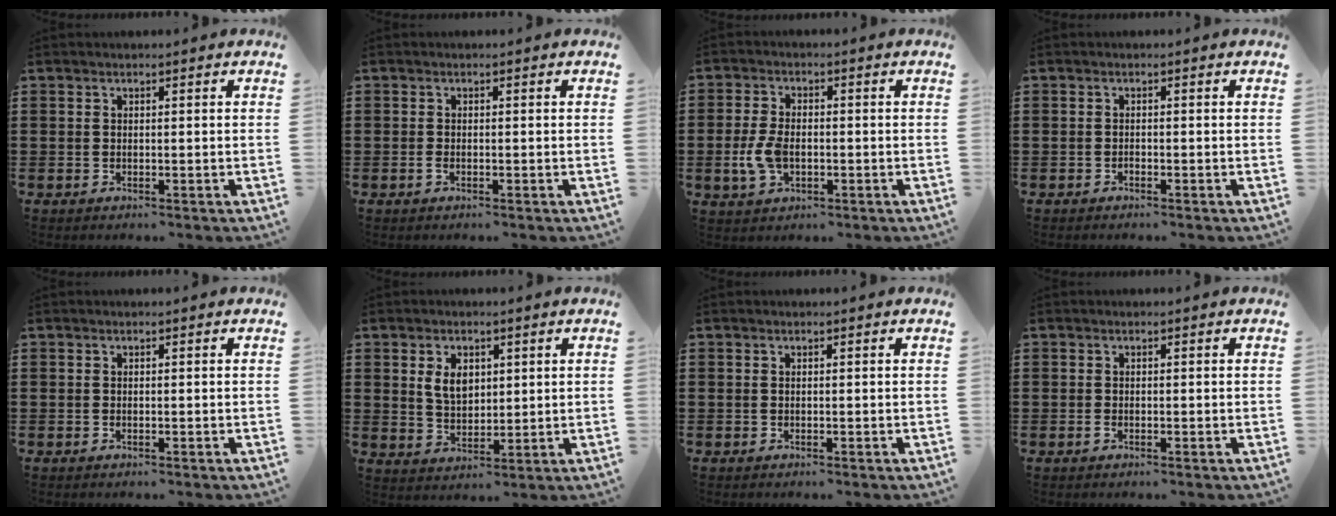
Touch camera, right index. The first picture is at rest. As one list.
[{"total": 0.8, "force": [-0.4, 0.3, 0.6], "torque": [-0.021, -0.005, -0.008]}, {"total": 5.6, "force": [-1.1, 3.4, 4.4], "torque": [-0.107, -0.003, -0.024]}, {"total": 0.6, "force": [-0.5, 0.2, 0.2], "torque": [-0.006, -0.002, -0.009]}, {"total": 0.0}, {"total": 4.7, "force": [1.5, 3.2, 3.2], "torque": [-0.065, 0.010, 0.025]}, {"total": 0.0}, {"total": 0.6, "force": [-0.3, 0.3, 0.4], "torque": [-0.011, -0.003, -0.005]}]